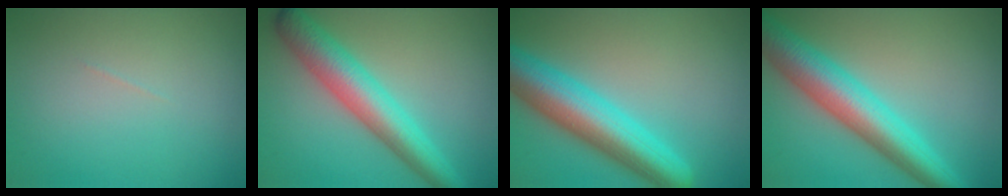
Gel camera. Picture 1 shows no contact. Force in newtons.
{"total": 6.6, "press": 6.6, "slide": 0.1}
{"total": 8.3, "press": 8.3, "slide": 0.2}
{"total": 7.8, "press": 7.8, "slide": 0.1}